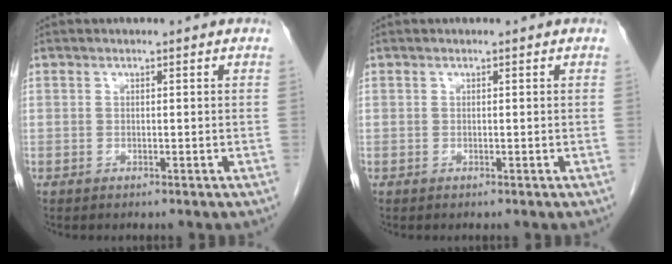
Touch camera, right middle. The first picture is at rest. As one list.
[{"total": 0.0}]